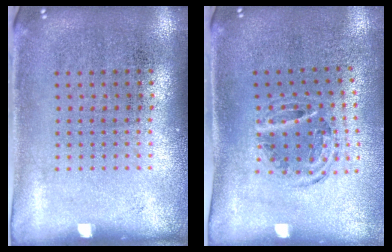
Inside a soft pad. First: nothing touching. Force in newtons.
{"total": 1.0, "press": 0.9, "slide": 0.1}